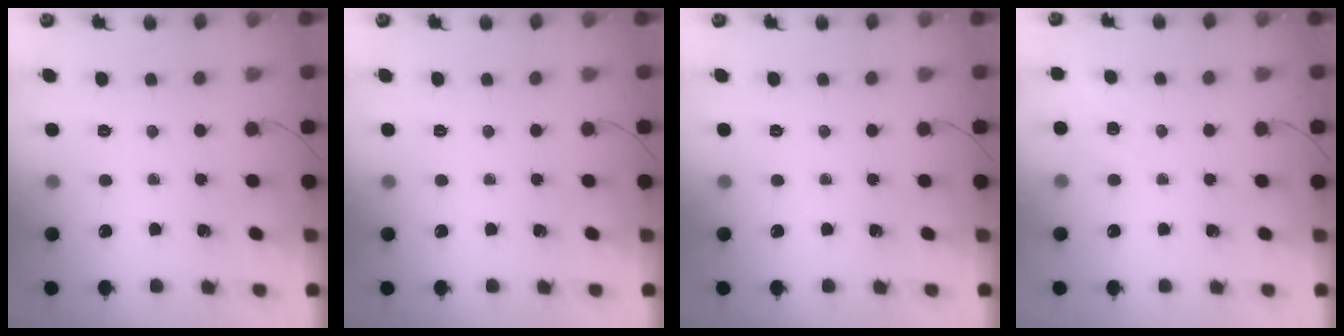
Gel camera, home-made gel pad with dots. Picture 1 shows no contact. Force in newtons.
{"total": 0.0}
{"total": 0.0}
{"total": 5.2, "press": 4.9, "slide": 1.9}